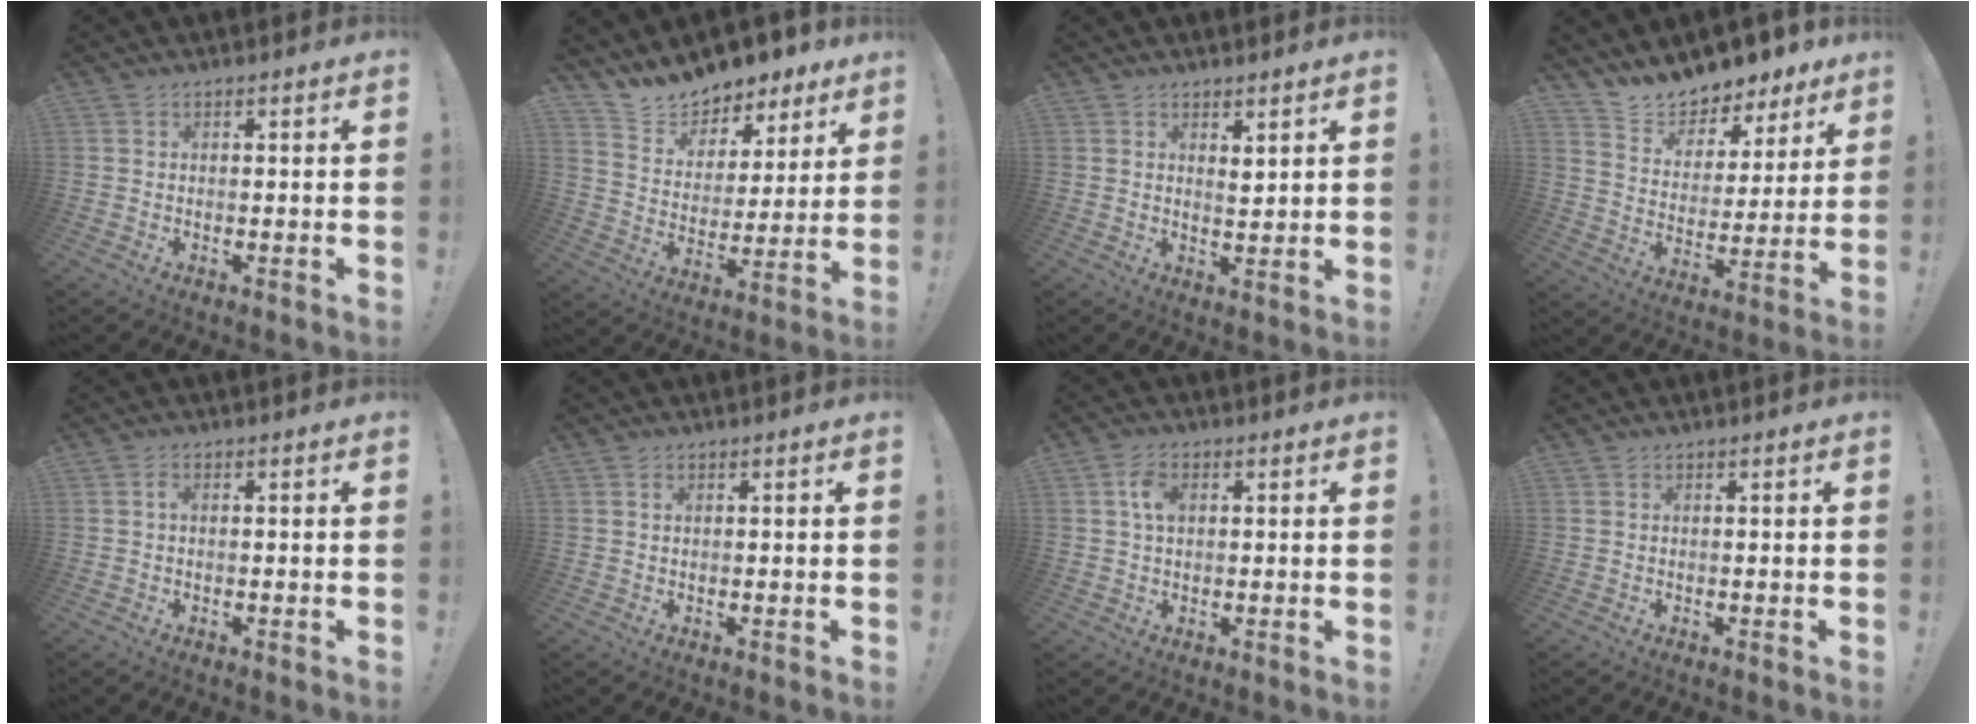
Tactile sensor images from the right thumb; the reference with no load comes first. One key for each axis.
{"total": 10.6, "fx": 10.1, "fy": 3.2, "fz": 0.4, "tx": -0.023, "ty": -0.098, "tz": 0.182}
{"total": 2.9, "fx": 2.6, "fy": 1.0, "fz": 0.7, "tx": 0.001, "ty": -0.017, "tz": 0.042}
{"total": 10.1, "fx": 9.7, "fy": 2.9, "fz": 0.4, "tx": -0.020, "ty": -0.098, "tz": 0.174}
{"total": 1.1, "fx": 0.0, "fy": 0.6, "fz": 0.9, "tx": -0.020, "ty": 0.006, "tz": -0.002}
{"total": 0.9, "fx": 0.5, "fy": 0.6, "fz": 0.5, "tx": -0.004, "ty": -0.001, "tz": 0.008}
{"total": 5.4, "fx": 1.3, "fy": 3.3, "fz": 4.0, "tx": -0.065, "ty": 0.004, "tz": 0.022}
{"total": 0.0}